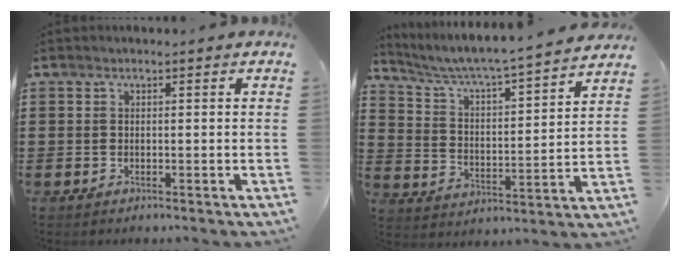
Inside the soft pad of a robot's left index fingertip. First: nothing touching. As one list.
[{"total": 4.5, "force": [4.2, -0.5, 1.5], "torque": [-0.052, -0.041, 0.058]}]